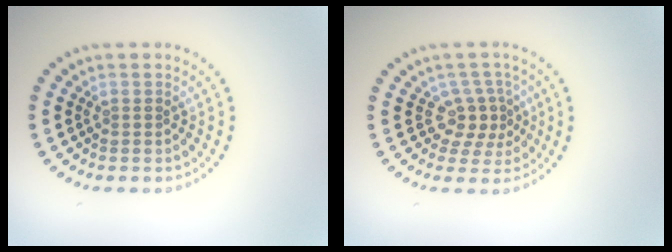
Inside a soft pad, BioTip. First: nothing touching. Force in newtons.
{"total": 2.8, "press": 2.1, "slide": 1.8}